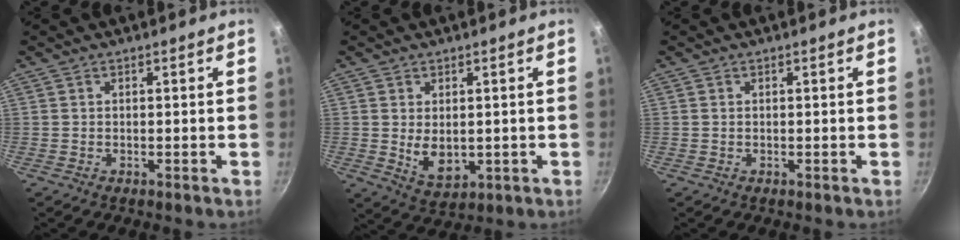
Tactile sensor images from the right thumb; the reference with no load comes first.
{"total": 6.1, "force": [0.2, 3.9, 4.7], "torque": [-0.070, -0.016, 0.018]}
{"total": 0.0}